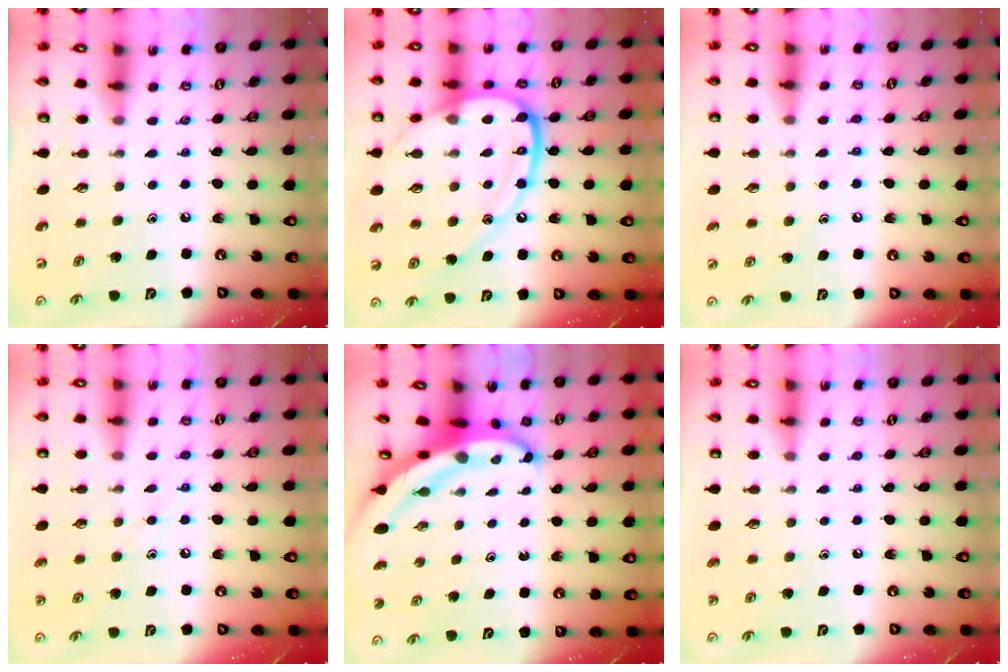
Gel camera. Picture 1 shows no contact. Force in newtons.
{"total": 18.4, "press": 18.3, "slide": 1.9}
{"total": 5.0, "press": 5.0, "slide": 0.5}
{"total": 6.4, "press": 6.4, "slide": 0.4}
{"total": 5.7, "press": 5.7, "slide": 0.7}
{"total": 2.0, "press": 2.0, "slide": 0.2}